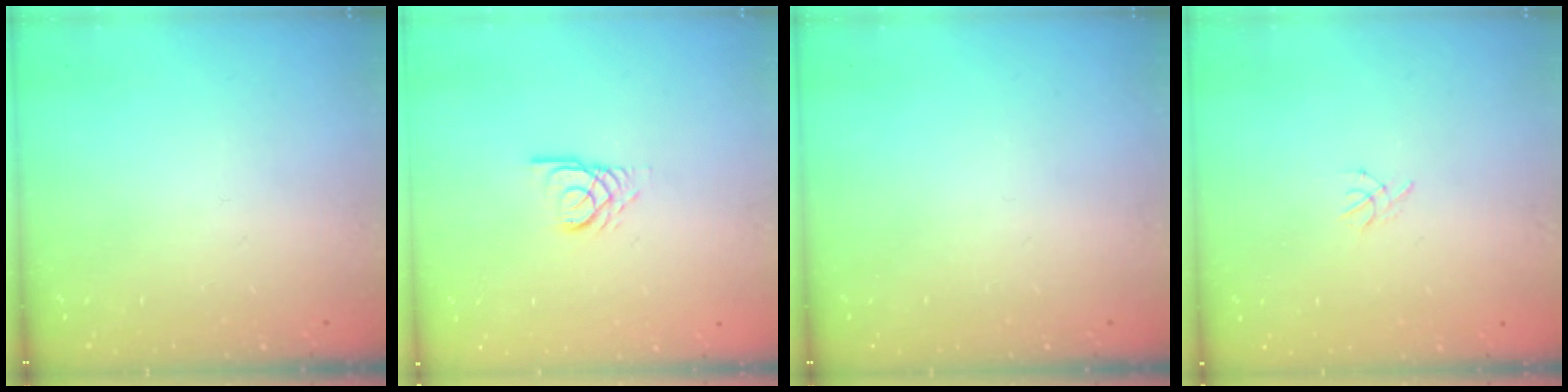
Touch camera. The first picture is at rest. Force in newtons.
{"total": 3.1, "press": 3.0, "slide": 0.2}
{"total": 0.0}
{"total": 1.3, "press": 1.2, "slide": 0.4}